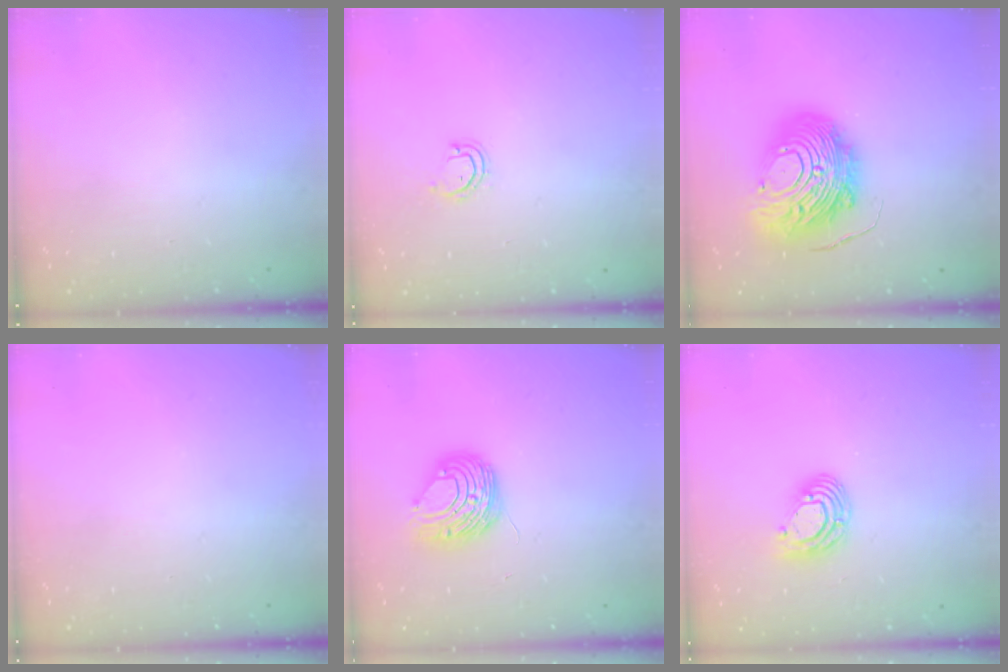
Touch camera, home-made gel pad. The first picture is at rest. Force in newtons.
{"total": 3.4, "press": 3.4, "slide": 0.2}
{"total": 17.9, "press": 17.9, "slide": 1.5}
{"total": 0.0}
{"total": 8.8, "press": 8.7, "slide": 0.5}
{"total": 9.5, "press": 9.4, "slide": 1.6}